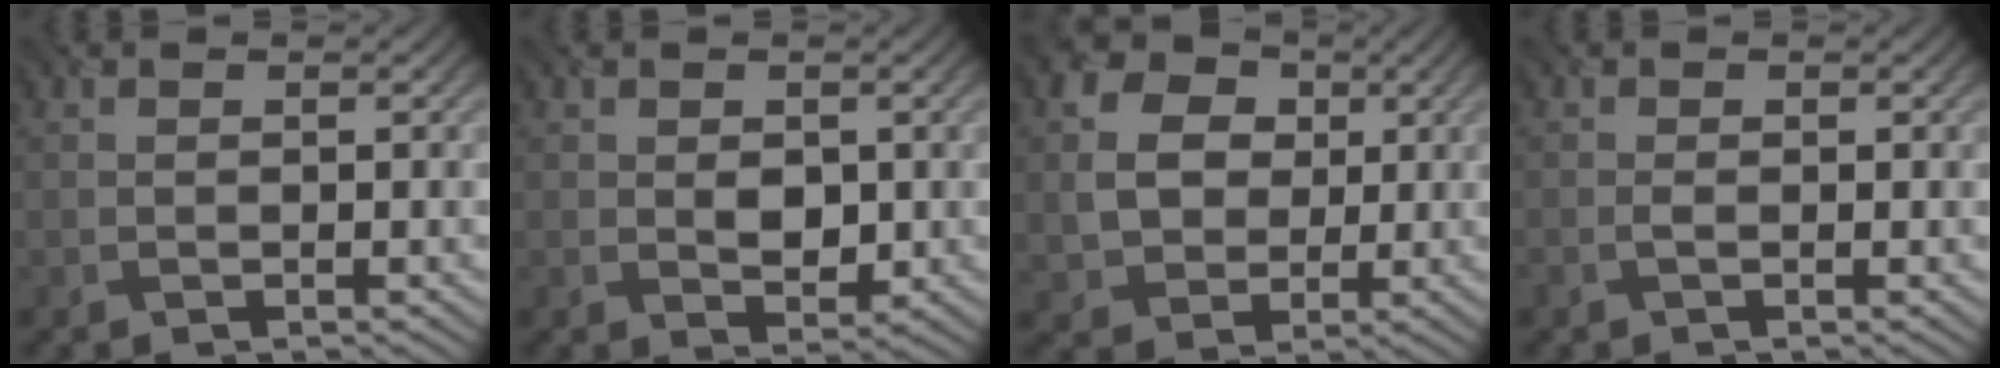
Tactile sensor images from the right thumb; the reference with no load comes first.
{"total": 2.6, "force": [0.3, 1.8, 1.8], "torque": [-0.039, -0.005, 0.008]}
{"total": 7.4, "force": [1.5, 6.1, 3.9], "torque": [-0.101, 0.003, 0.020]}
{"total": 0.7, "force": [-0.2, 0.4, 0.6], "torque": [-0.017, 0.001, -0.005]}